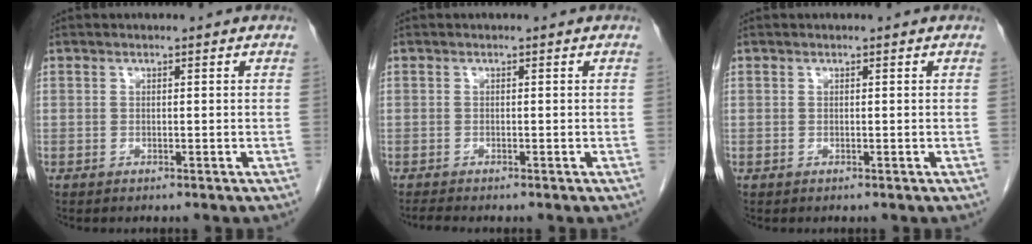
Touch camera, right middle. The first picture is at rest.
{"total": 1.0, "force": [-0.9, -0.2, 0.3], "torque": [-0.014, -0.005, -0.019]}
{"total": 0.0}